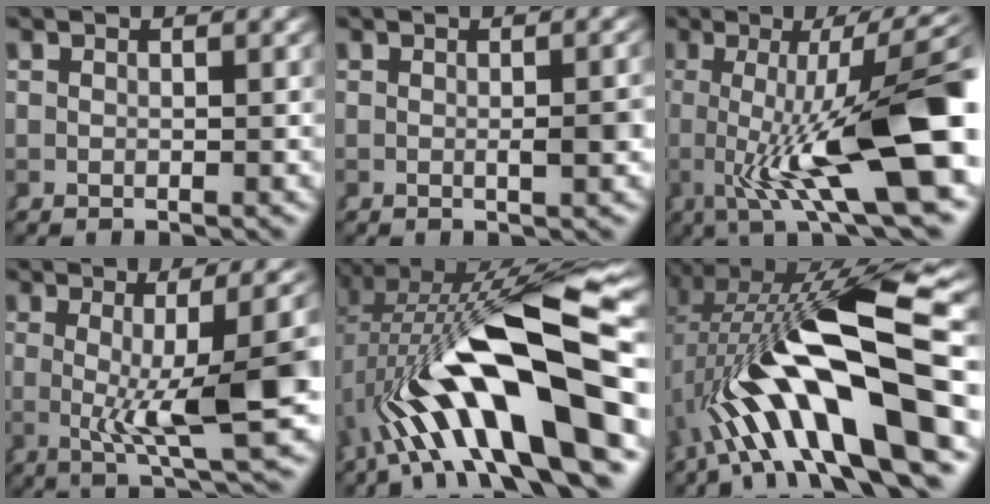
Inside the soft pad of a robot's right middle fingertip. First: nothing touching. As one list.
[{"total": 2.1, "force": [-0.5, 0.2, 2.0], "torque": [-0.032, -0.001, -0.008]}, {"total": 12.9, "force": [-1.4, 3.0, 12.4], "torque": [-0.189, -0.008, -0.012]}, {"total": 9.7, "force": [-0.7, 2.0, 9.5], "torque": [-0.127, -0.005, -0.001]}, {"total": 14.7, "force": [-1.4, 5.4, 13.6], "torque": [-0.248, -0.005, -0.003]}, {"total": 13.4, "force": [-0.6, 4.5, 12.6], "torque": [-0.231, -0.001, 0.007]}]